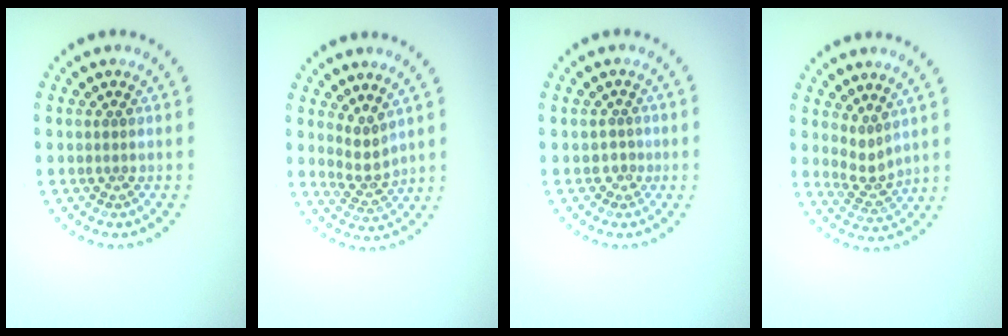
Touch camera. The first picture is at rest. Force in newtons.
{"total": 2.1, "press": 1.6, "slide": 1.4}
{"total": 0.9, "press": 0.5, "slide": 0.7}
{"total": 2.1, "press": 1.5, "slide": 1.5}